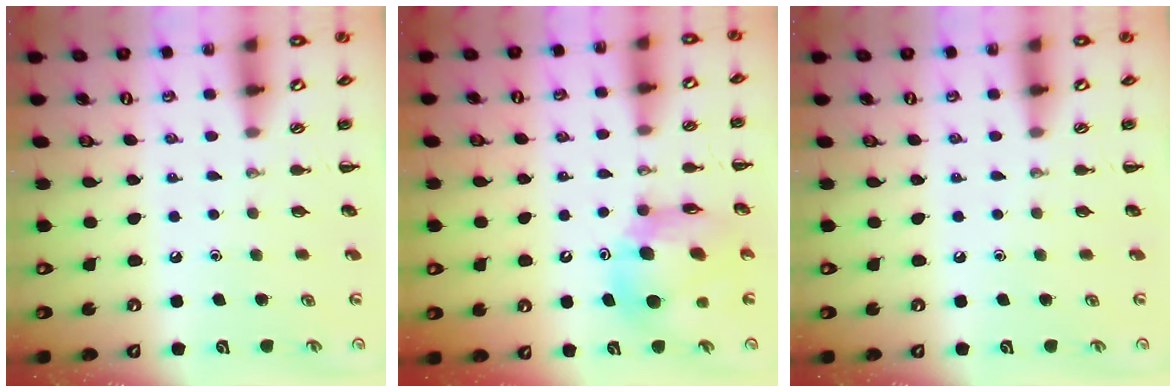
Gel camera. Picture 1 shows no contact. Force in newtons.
{"total": 11.9, "press": 11.5, "slide": 3.3}
{"total": 0.0}